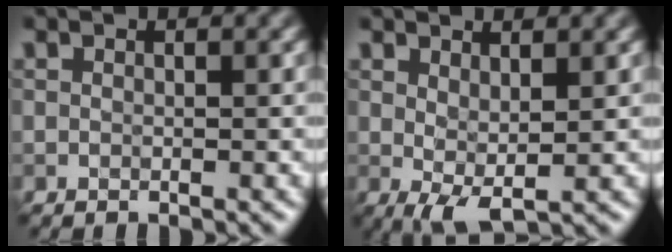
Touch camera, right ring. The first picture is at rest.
{"total": 2.6, "force": [0.7, 0.7, 2.4], "torque": [-0.045, -0.005, 0.014]}